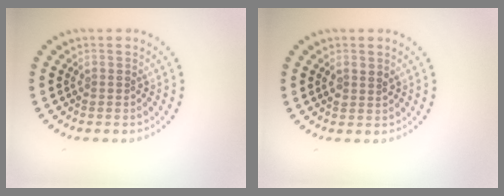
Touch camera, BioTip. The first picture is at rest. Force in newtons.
{"total": 1.2, "press": 1.1, "slide": 0.6}